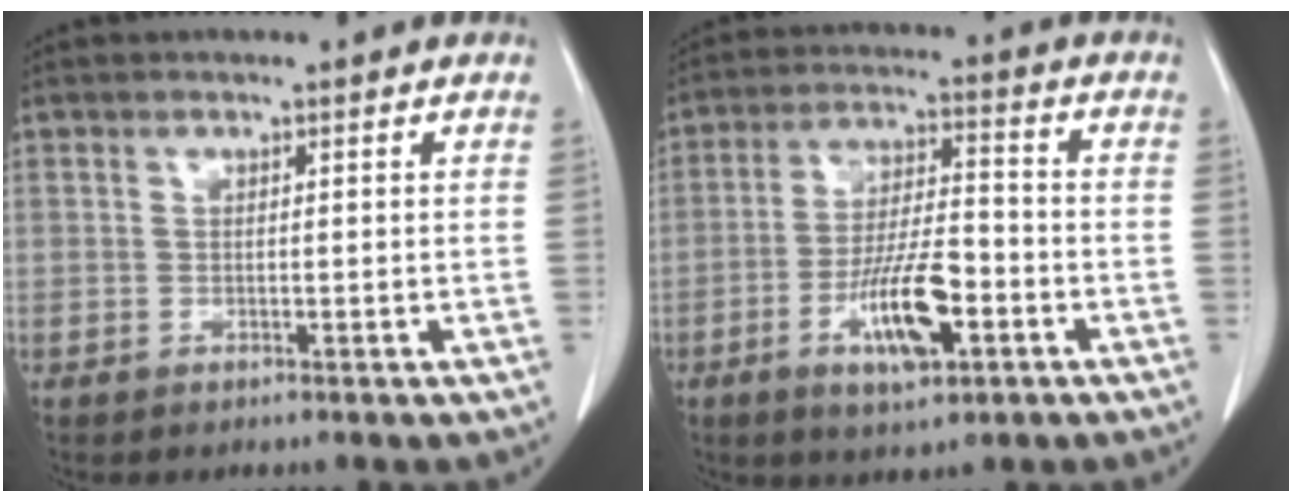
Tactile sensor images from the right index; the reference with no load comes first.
{"total": 11.1, "force": [-4.4, 3.0, 9.7], "torque": [-0.184, -0.003, -0.076]}